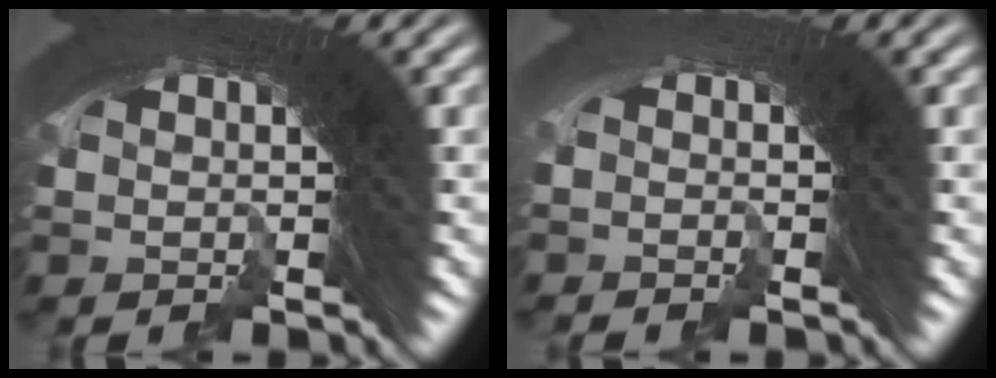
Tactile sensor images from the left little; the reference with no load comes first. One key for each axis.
{"total": 2.6, "fx": -0.9, "fy": -1.6, "fz": -1.9, "tx": 0.040, "ty": 0.001, "tz": -0.016}